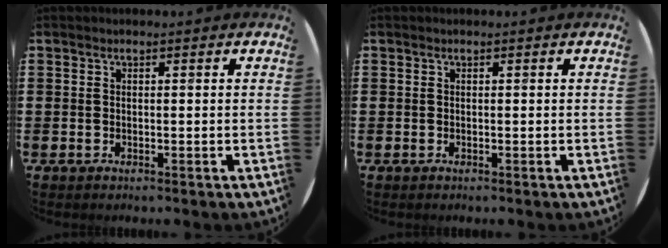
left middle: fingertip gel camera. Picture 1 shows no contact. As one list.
[{"total": 0.0}]